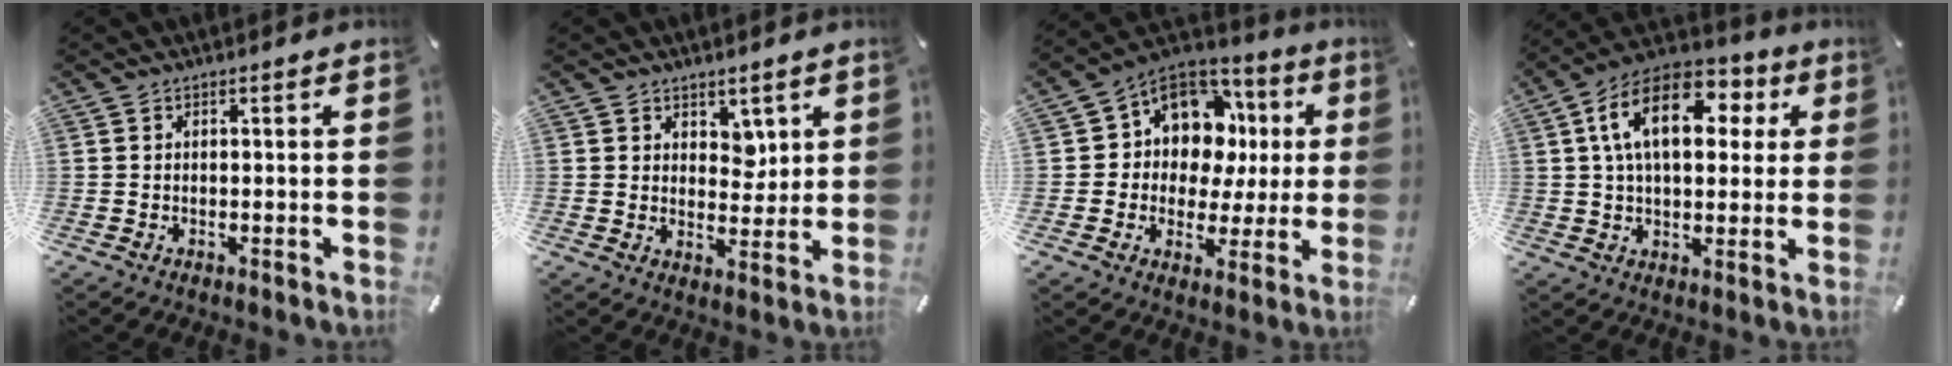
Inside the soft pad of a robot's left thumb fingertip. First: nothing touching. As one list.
[{"total": 5.5, "force": [3.2, 4.1, 1.8], "torque": [-0.017, -0.012, 0.052]}, {"total": 12.3, "force": [4.0, 10.6, 5.0], "torque": [-0.084, -0.032, 0.079]}, {"total": 16.6, "force": [5.1, 10.0, 12.2], "torque": [-0.216, 0.003, 0.087]}]